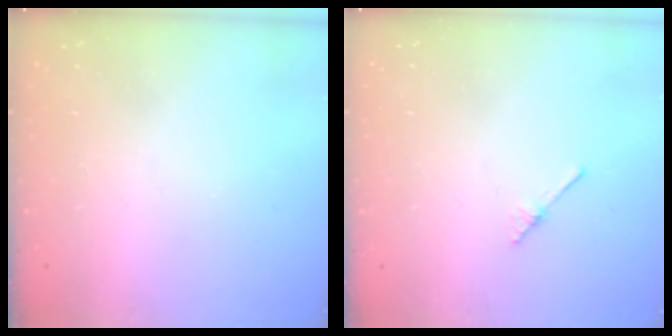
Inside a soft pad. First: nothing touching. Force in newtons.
{"total": 2.0, "press": 2.0, "slide": 0.2}